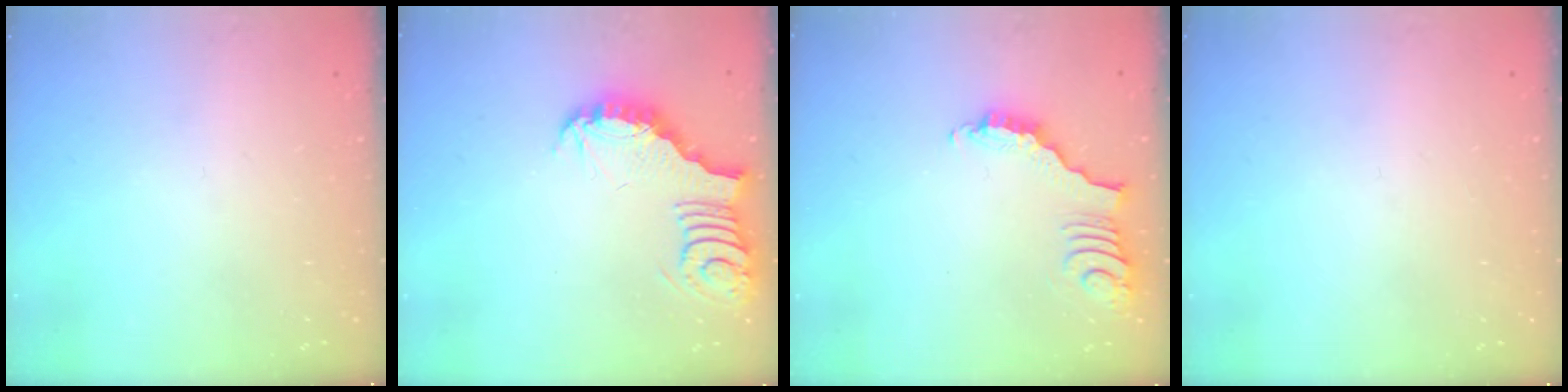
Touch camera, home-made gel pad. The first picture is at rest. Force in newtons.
{"total": 3.6, "press": 3.6, "slide": 0.5}
{"total": 3.0, "press": 2.9, "slide": 0.5}
{"total": 0.0}